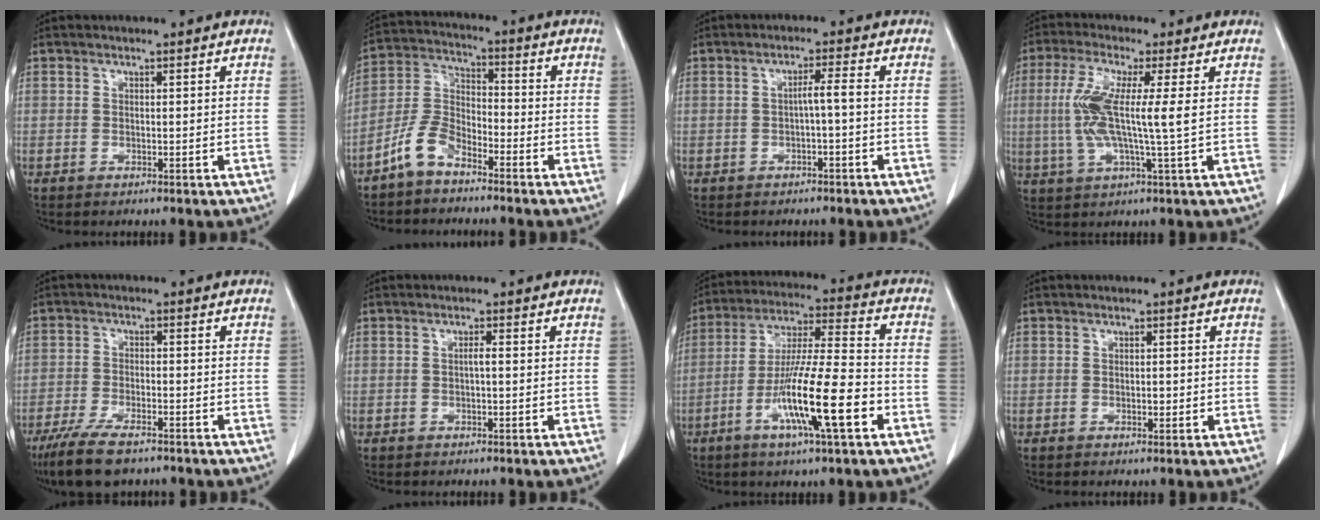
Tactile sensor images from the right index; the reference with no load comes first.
{"total": 7.5, "force": [-5.3, 3.6, 3.9], "torque": [-0.097, 0.011, -0.112]}
{"total": 2.6, "force": [-0.6, 0.1, 2.6], "torque": [-0.045, 0.006, -0.008]}
{"total": 9.8, "force": [0.8, 0.3, 9.7], "torque": [-0.216, 0.000, 0.012]}
{"total": 9.8, "force": [-7.2, 2.9, 6.0], "torque": [-0.112, -0.019, -0.122]}
{"total": 1.3, "force": [-0.1, 0.3, 1.2], "torque": [-0.024, 0.003, 0.000]}
{"total": 15.9, "force": [-6.2, 1.0, 14.6], "torque": [-0.267, -0.011, -0.109]}
{"total": 1.2, "force": [-0.3, 0.6, 1.0], "torque": [-0.019, 0.000, -0.003]}